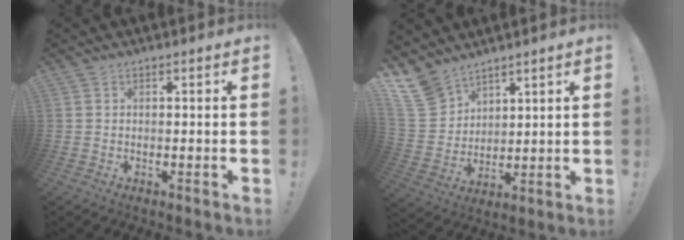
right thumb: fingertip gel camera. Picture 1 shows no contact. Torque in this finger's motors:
{"motor_torque": [-0.90, 1.52, -0.41, 1.04, 0.19]}